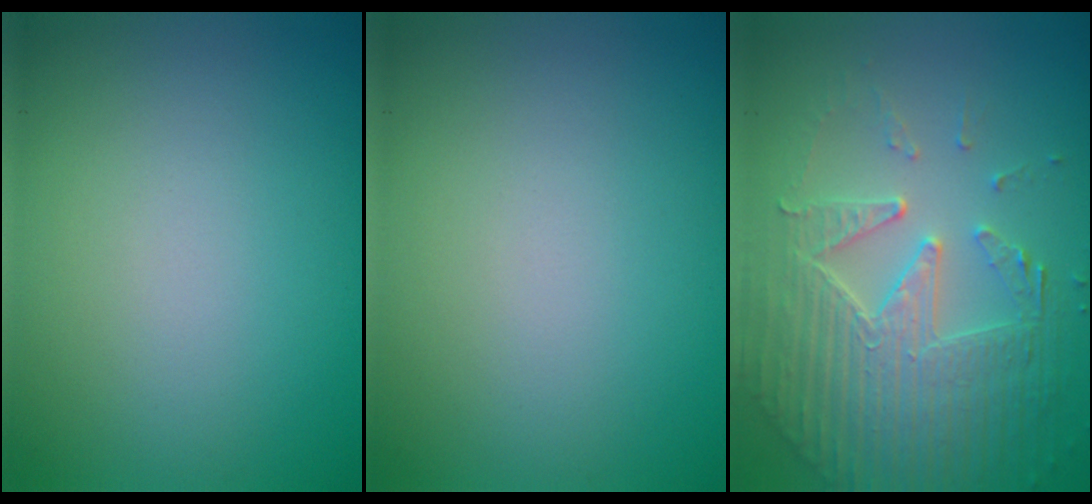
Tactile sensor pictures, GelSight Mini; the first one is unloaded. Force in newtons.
{"total": 0.0}
{"total": 5.7, "press": 4.7, "slide": 3.3}